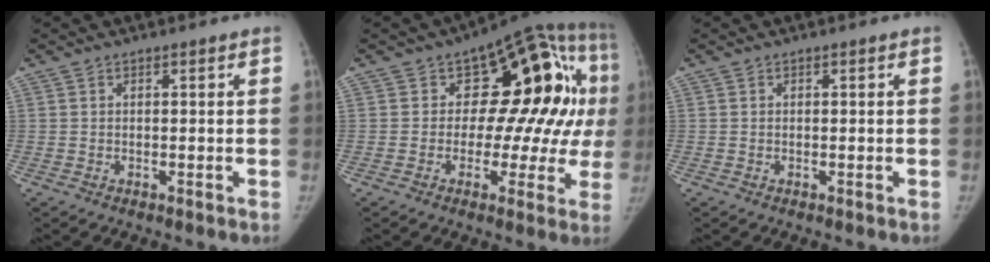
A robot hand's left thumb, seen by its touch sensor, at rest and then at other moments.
{"total": 19.6, "force": [2.3, 11.1, 16.0], "torque": [-0.141, 0.020, 0.020]}
{"total": 0.0}